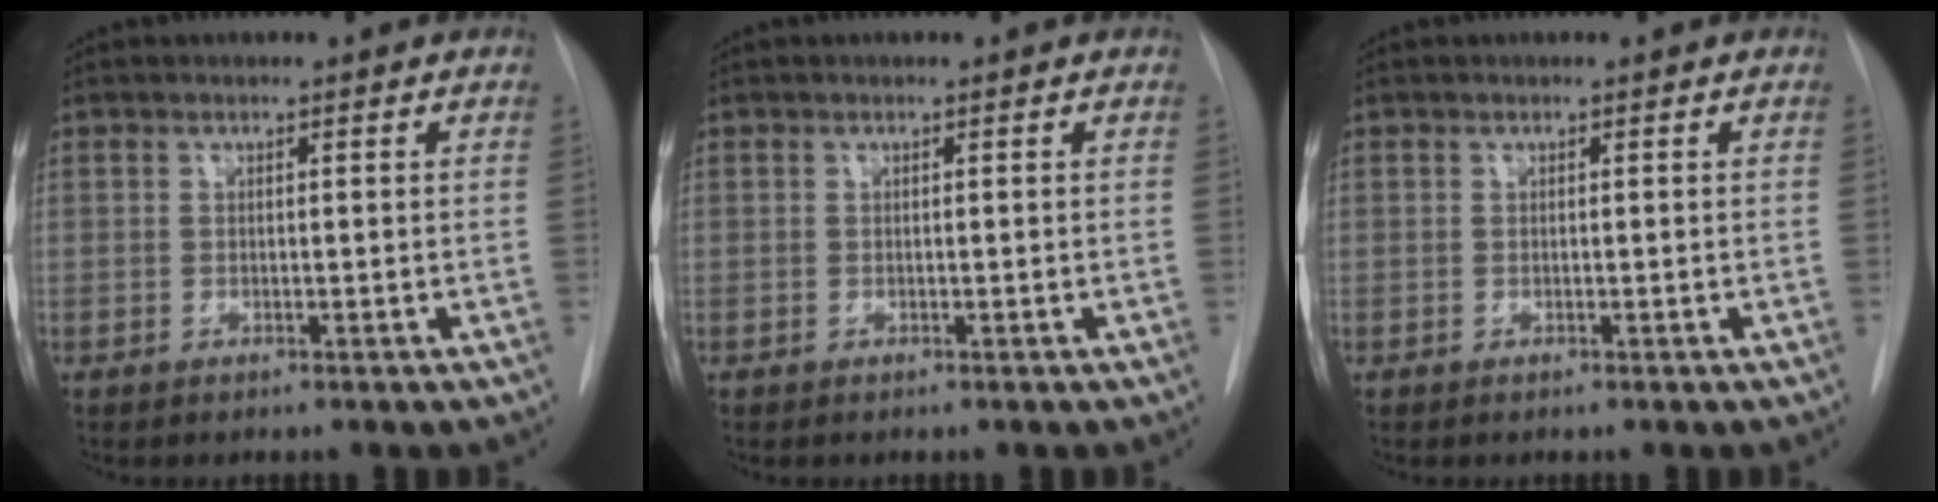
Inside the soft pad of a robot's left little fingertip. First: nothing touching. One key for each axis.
{"total": 0.0}
{"total": 0.0}